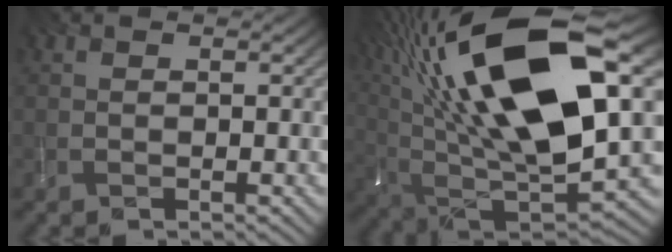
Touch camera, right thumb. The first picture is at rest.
{"total": 21.8, "force": [8.0, 9.3, 18.1], "torque": [-0.386, 0.035, 0.150]}